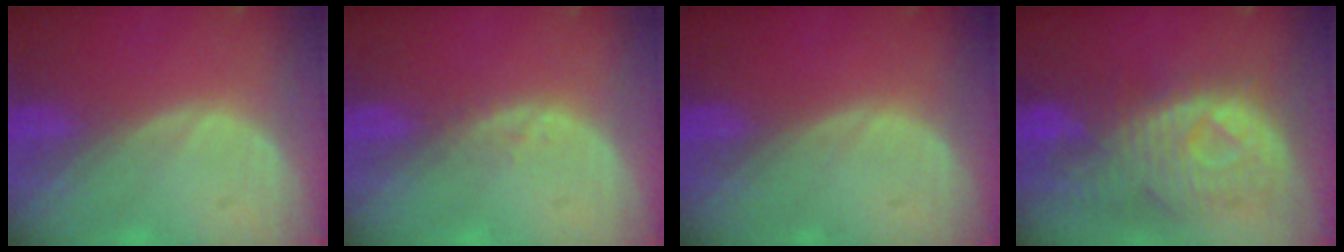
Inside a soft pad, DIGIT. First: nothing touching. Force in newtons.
{"total": 1.3, "press": 1.3, "slide": 0.2}
{"total": 0.0}
{"total": 11.3, "press": 9.7, "slide": 5.7}